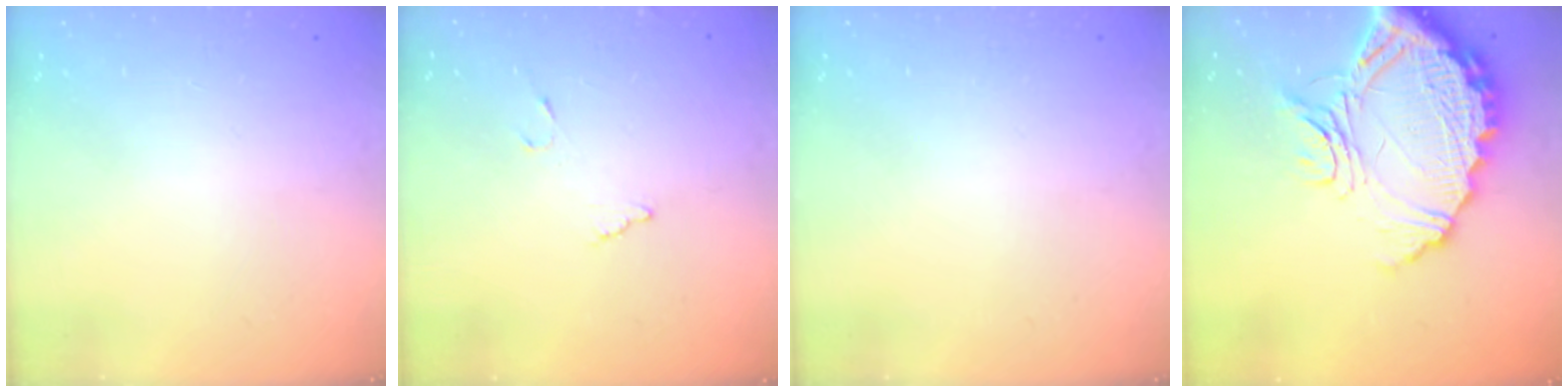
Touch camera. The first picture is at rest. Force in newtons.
{"total": 6.3, "press": 6.3, "slide": 0.4}
{"total": 0.0}
{"total": 19.6, "press": 19.5, "slide": 1.7}